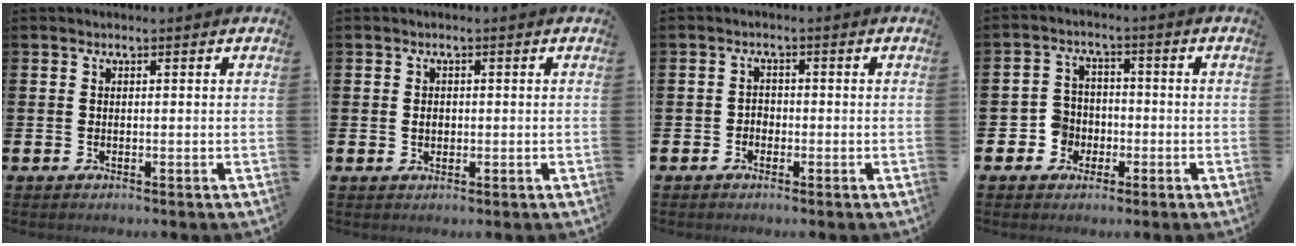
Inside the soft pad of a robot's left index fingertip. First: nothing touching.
{"total": 1.3, "force": [0.1, 1.0, 0.8], "torque": [-0.006, 0.004, -0.003]}
{"total": 1.6, "force": [-1.0, 1.2, 0.3], "torque": [-0.006, 0.005, -0.024]}
{"total": 4.3, "force": [-1.6, 3.9, 0.7], "torque": [-0.022, 0.005, -0.034]}